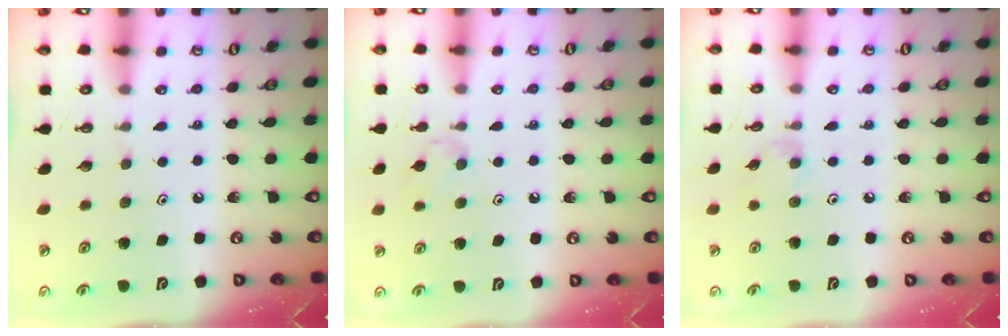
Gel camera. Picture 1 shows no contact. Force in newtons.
{"total": 5.0, "press": 4.9, "slide": 0.9}
{"total": 3.7, "press": 3.7, "slide": 0.5}